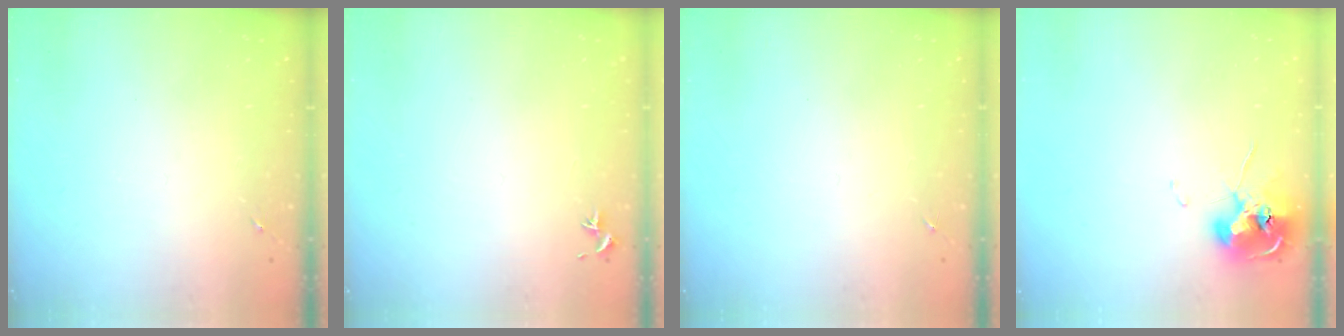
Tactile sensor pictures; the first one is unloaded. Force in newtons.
{"total": 0.8, "press": 0.7, "slide": 0.3}
{"total": 0.0}
{"total": 10.1, "press": 9.9, "slide": 1.5}